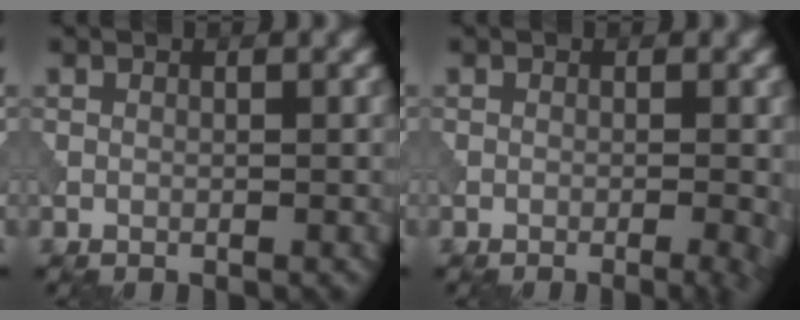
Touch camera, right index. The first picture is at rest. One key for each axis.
{"total": 3.1, "fx": -0.9, "fy": 0.9, "fz": 2.8, "tx": -0.024, "ty": 0.001, "tz": -0.012}